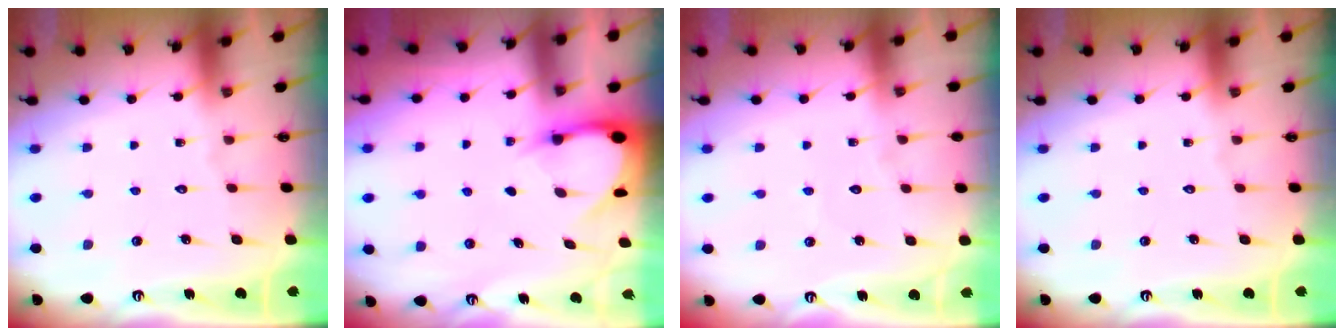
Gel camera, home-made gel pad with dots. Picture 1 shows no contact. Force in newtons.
{"total": 3.2, "press": 3.2, "slide": 0.2}
{"total": 2.6, "press": 2.6, "slide": 0.3}
{"total": 0.0}